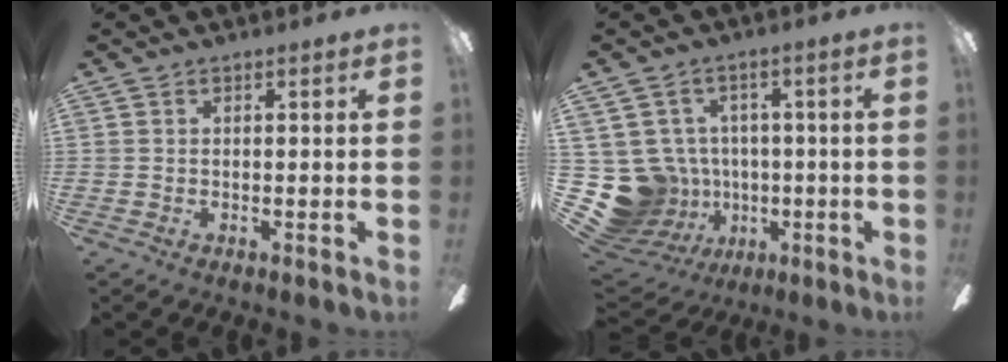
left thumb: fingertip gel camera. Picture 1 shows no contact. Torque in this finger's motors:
{"motor_torque": [-0.34, 0.39, 0.00, -0.01, 0.00]}